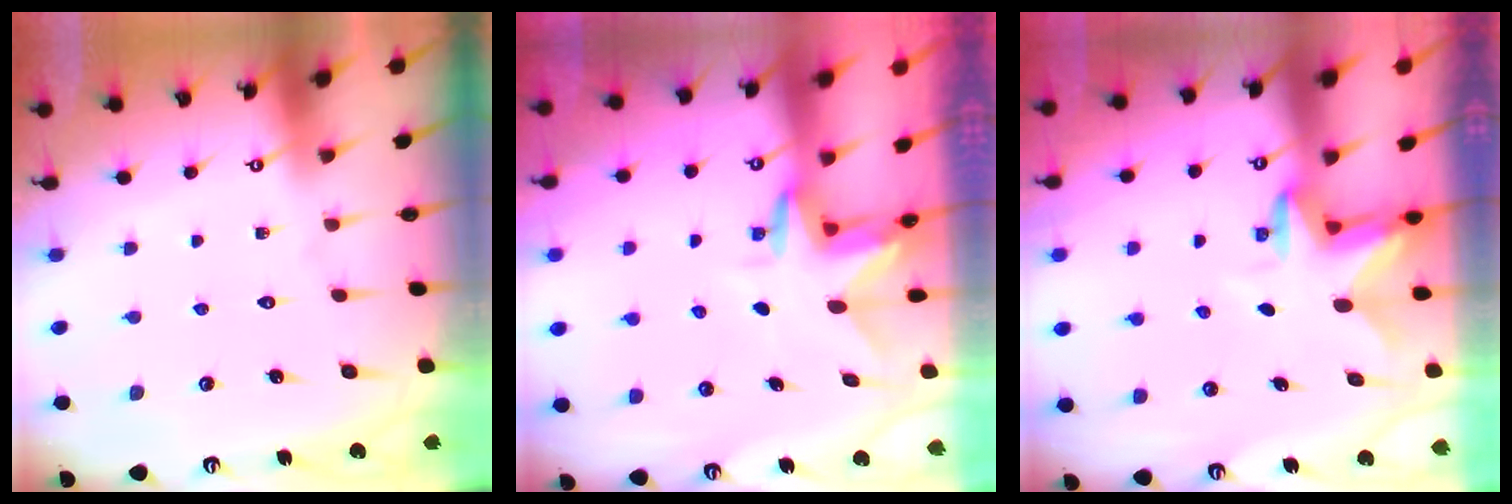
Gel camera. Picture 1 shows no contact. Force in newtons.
{"total": 3.0, "press": 3.0, "slide": 0.2}
{"total": 2.8, "press": 2.7, "slide": 0.5}